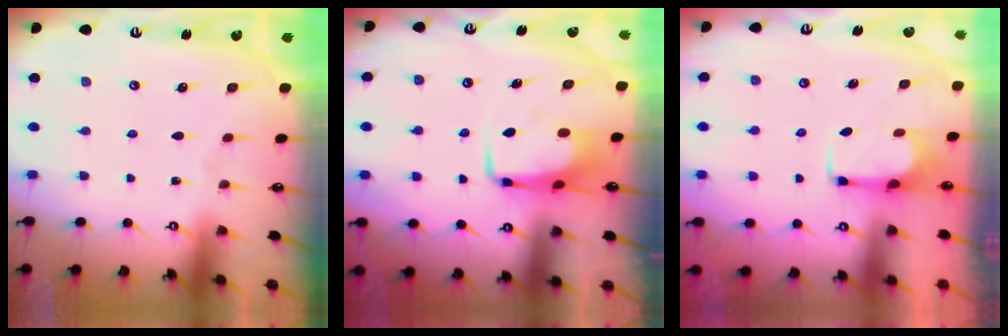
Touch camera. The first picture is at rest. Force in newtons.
{"total": 7.1, "press": 7.0, "slide": 1.4}
{"total": 2.7, "press": 2.6, "slide": 0.9}